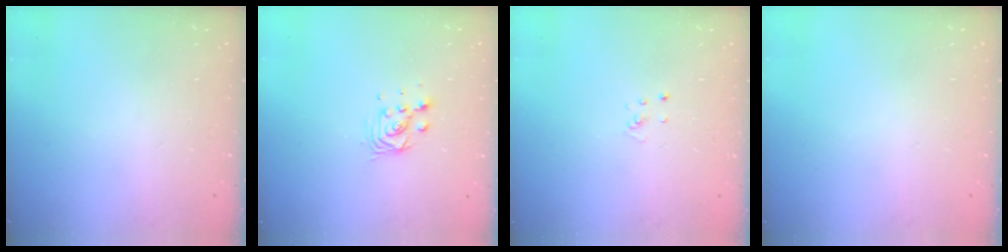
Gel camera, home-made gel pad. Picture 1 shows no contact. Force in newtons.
{"total": 4.9, "press": 4.9, "slide": 0.4}
{"total": 3.1, "press": 3.1, "slide": 0.4}
{"total": 0.0}